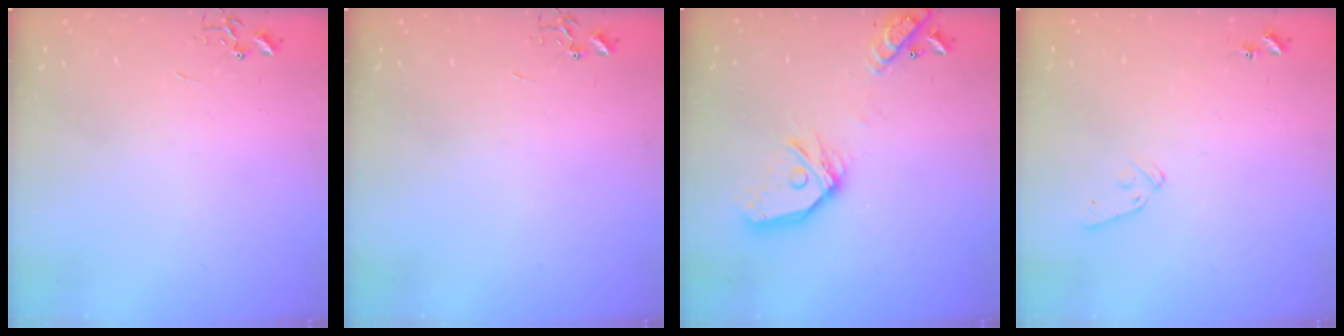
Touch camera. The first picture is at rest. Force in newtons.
{"total": 0.0}
{"total": 18.6, "press": 18.4, "slide": 2.5}
{"total": 8.0, "press": 7.9, "slide": 0.7}